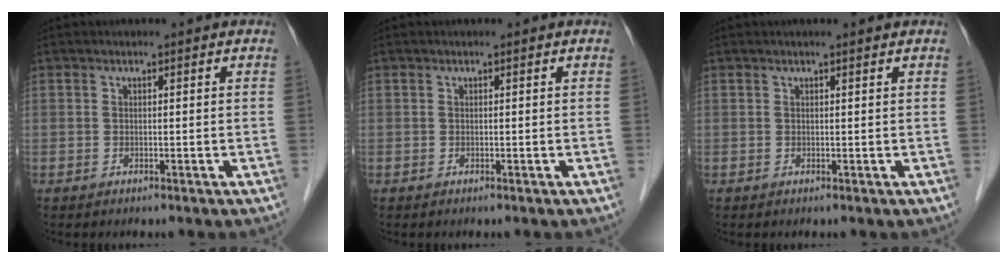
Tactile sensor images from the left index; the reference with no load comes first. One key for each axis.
{"total": 0.0}
{"total": 1.2, "fx": 1.0, "fy": -0.2, "fz": 0.7, "tx": -0.012, "ty": 0.010, "tz": 0.019}